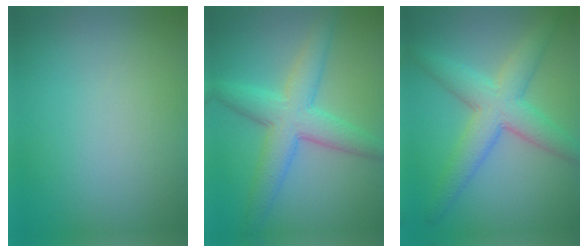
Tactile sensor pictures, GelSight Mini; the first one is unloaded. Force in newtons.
{"total": 5.8, "press": 5.8, "slide": 0.0}
{"total": 6.0, "press": 6.0, "slide": 0.1}